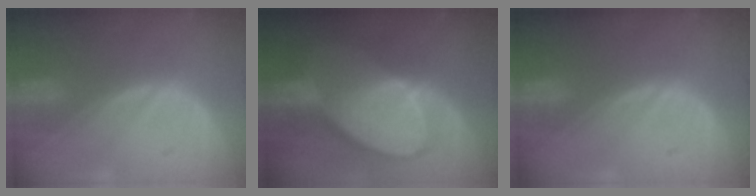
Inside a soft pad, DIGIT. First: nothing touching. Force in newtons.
{"total": 9.7, "press": 8.6, "slide": 4.6}
{"total": 0.0}